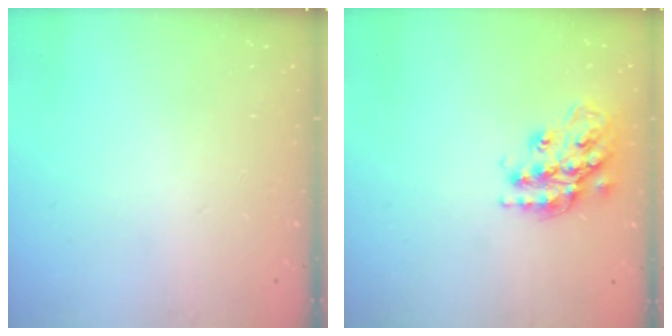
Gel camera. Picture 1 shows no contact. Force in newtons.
{"total": 17.5, "press": 17.5, "slide": 1.3}